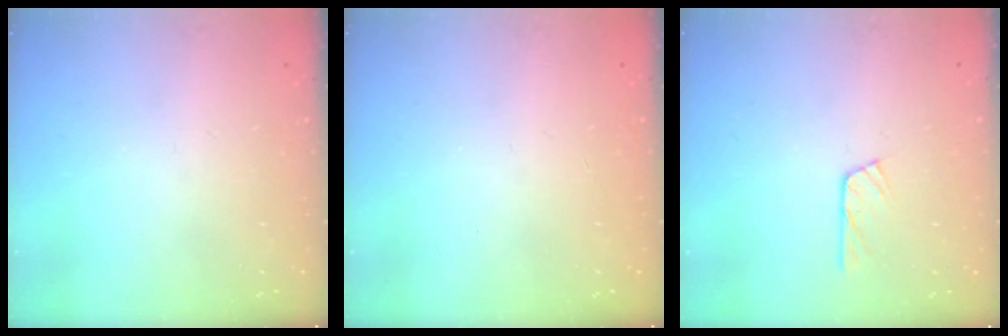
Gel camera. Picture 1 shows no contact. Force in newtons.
{"total": 0.0}
{"total": 5.0, "press": 4.9, "slide": 0.6}